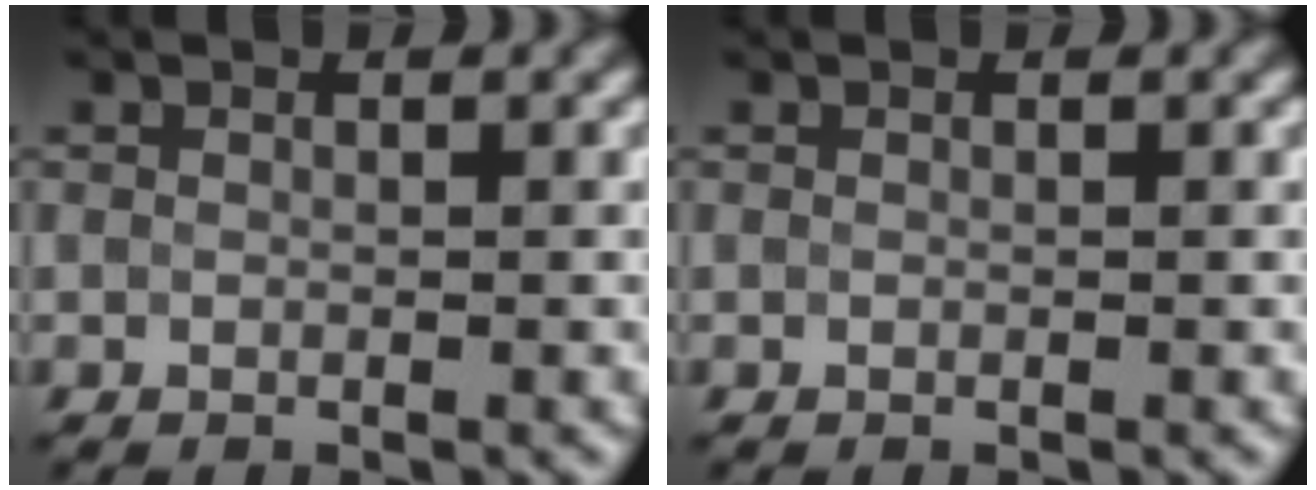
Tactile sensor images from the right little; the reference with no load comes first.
{"total": 0.0}